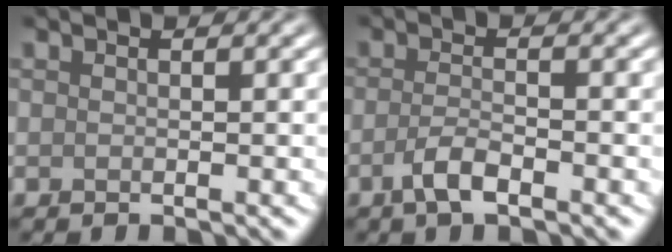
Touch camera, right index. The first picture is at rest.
{"total": 2.6, "force": [-1.4, 0.8, 2.1], "torque": [-0.045, 0.002, -0.031]}